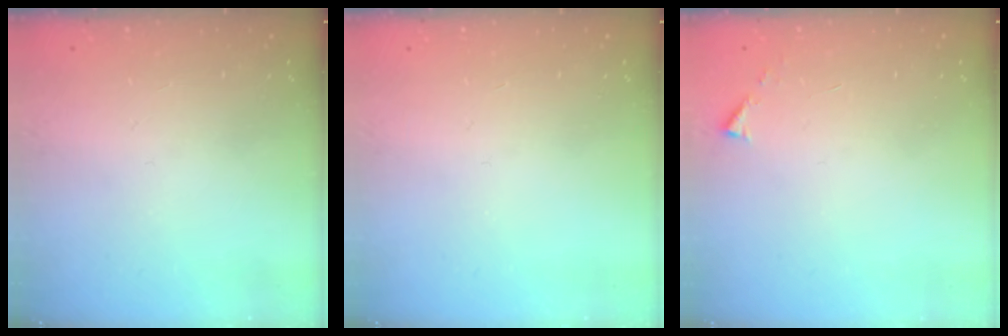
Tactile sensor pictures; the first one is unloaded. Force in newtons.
{"total": 0.0}
{"total": 2.9, "press": 2.9, "slide": 0.4}